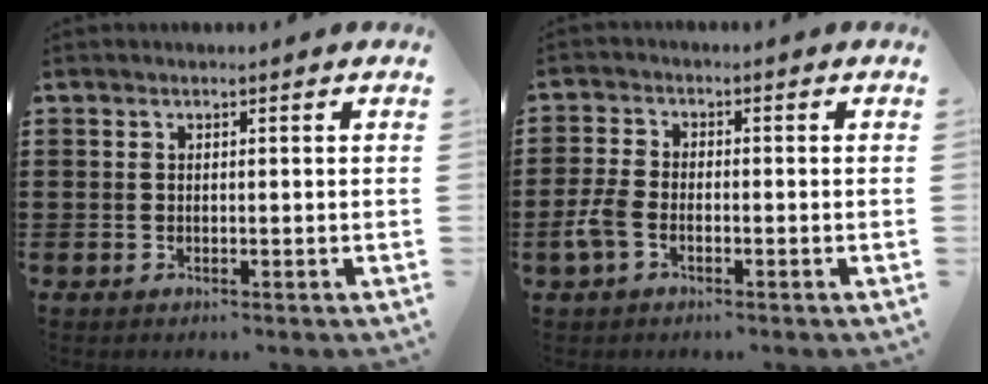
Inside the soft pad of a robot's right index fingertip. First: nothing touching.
{"total": 3.5, "force": [-1.6, 1.8, 2.6], "torque": [-0.074, -0.007, -0.038]}